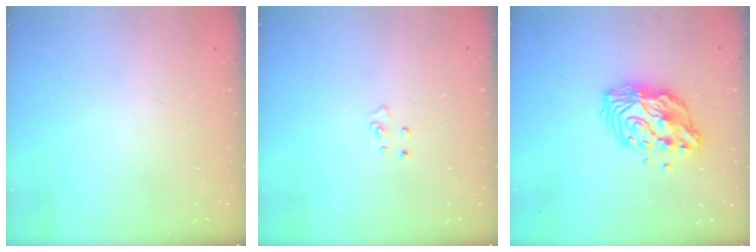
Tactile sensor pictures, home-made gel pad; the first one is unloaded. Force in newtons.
{"total": 4.1, "press": 4.1, "slide": 0.4}
{"total": 11.3, "press": 11.3, "slide": 1.0}